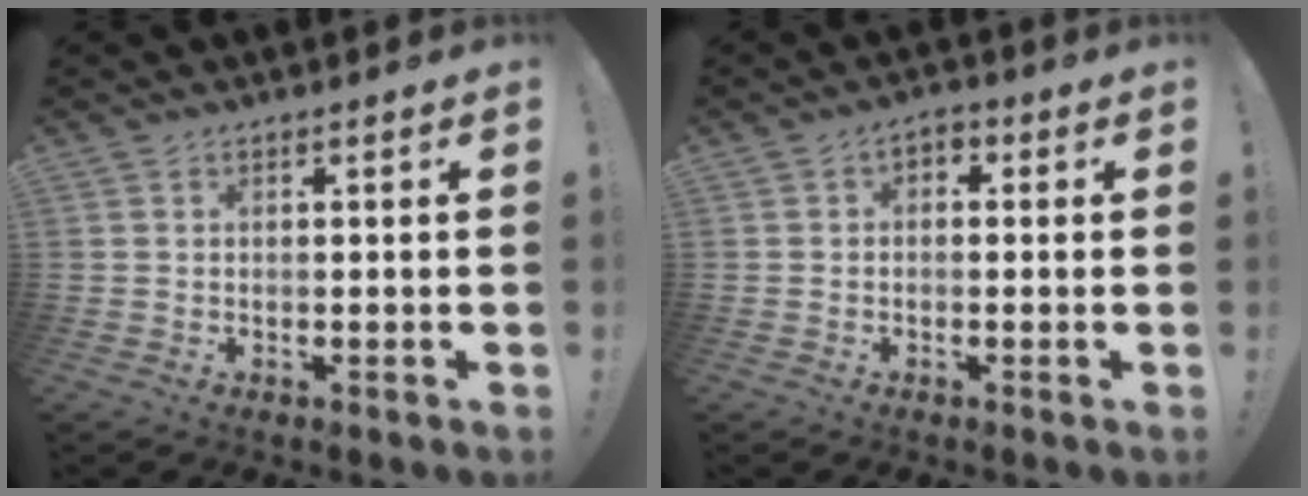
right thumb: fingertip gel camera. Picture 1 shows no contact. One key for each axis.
{"total": 2.6, "fx": -1.0, "fy": 1.9, "fz": 1.4, "tx": -0.014, "ty": 0.007, "tz": -0.021}